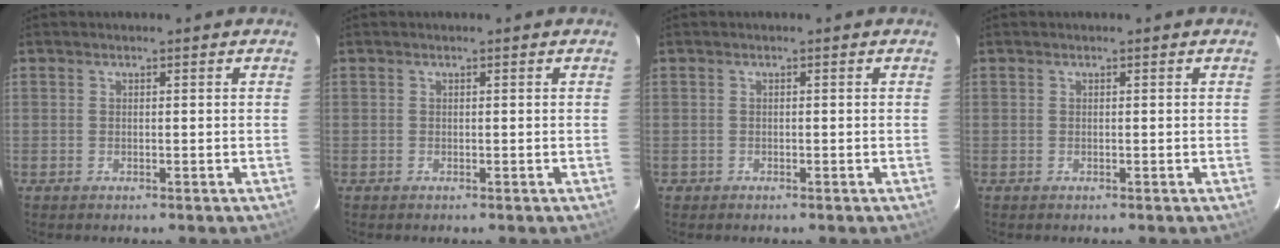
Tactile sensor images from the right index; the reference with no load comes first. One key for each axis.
{"total": 0.0}
{"total": 0.9, "fx": -0.4, "fy": 0.8, "fz": -0.1, "tx": -0.001, "ty": 0.004, "tz": -0.006}
{"total": 0.0}